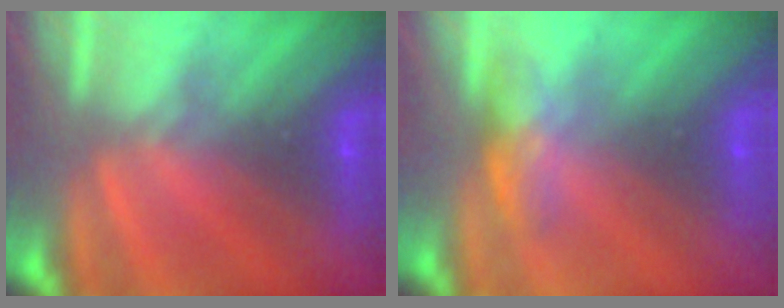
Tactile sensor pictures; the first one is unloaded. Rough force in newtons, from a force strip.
{"total": 2.6}